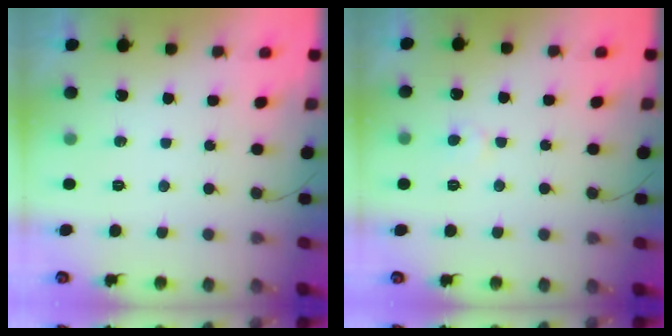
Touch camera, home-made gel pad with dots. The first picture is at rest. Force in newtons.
{"total": 3.7, "press": 3.7, "slide": 0.3}